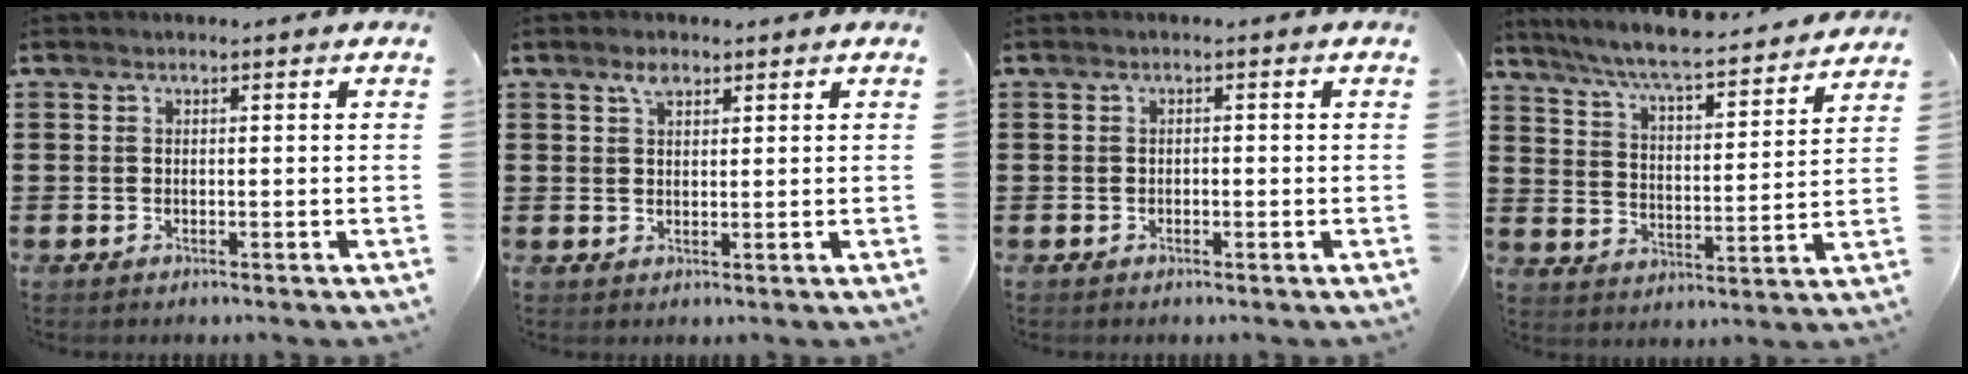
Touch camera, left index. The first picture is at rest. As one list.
[{"total": 2.4, "force": [1.7, 1.1, 1.3], "torque": [-0.022, -0.001, 0.030]}, {"total": 0.6, "force": [-0.4, 0.3, 0.4], "torque": [-0.010, -0.002, -0.007]}, {"total": 7.1, "force": [6.4, 0.1, 3.2], "torque": [-0.078, -0.044, 0.104]}]